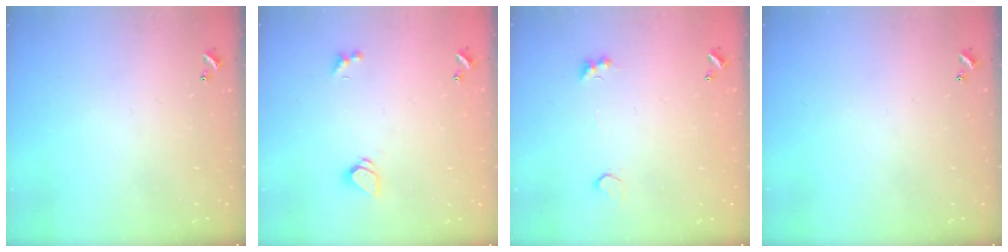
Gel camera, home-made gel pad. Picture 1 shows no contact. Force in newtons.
{"total": 1.3, "press": 1.2, "slide": 0.4}
{"total": 1.4, "press": 1.1, "slide": 0.9}
{"total": 0.0}